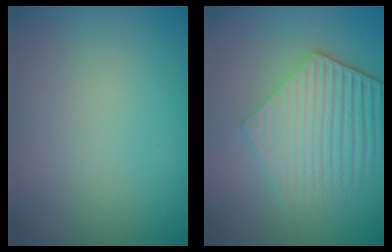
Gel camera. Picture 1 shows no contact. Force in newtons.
{"total": 5.9, "press": 4.3, "slide": 4.0}